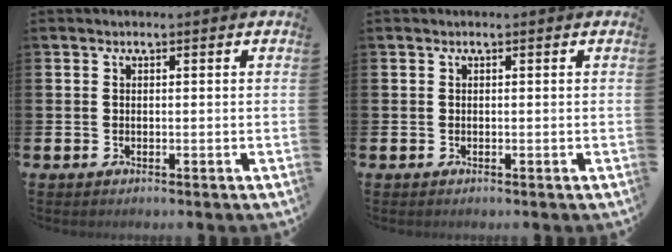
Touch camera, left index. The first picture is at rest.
{"total": 0.0}